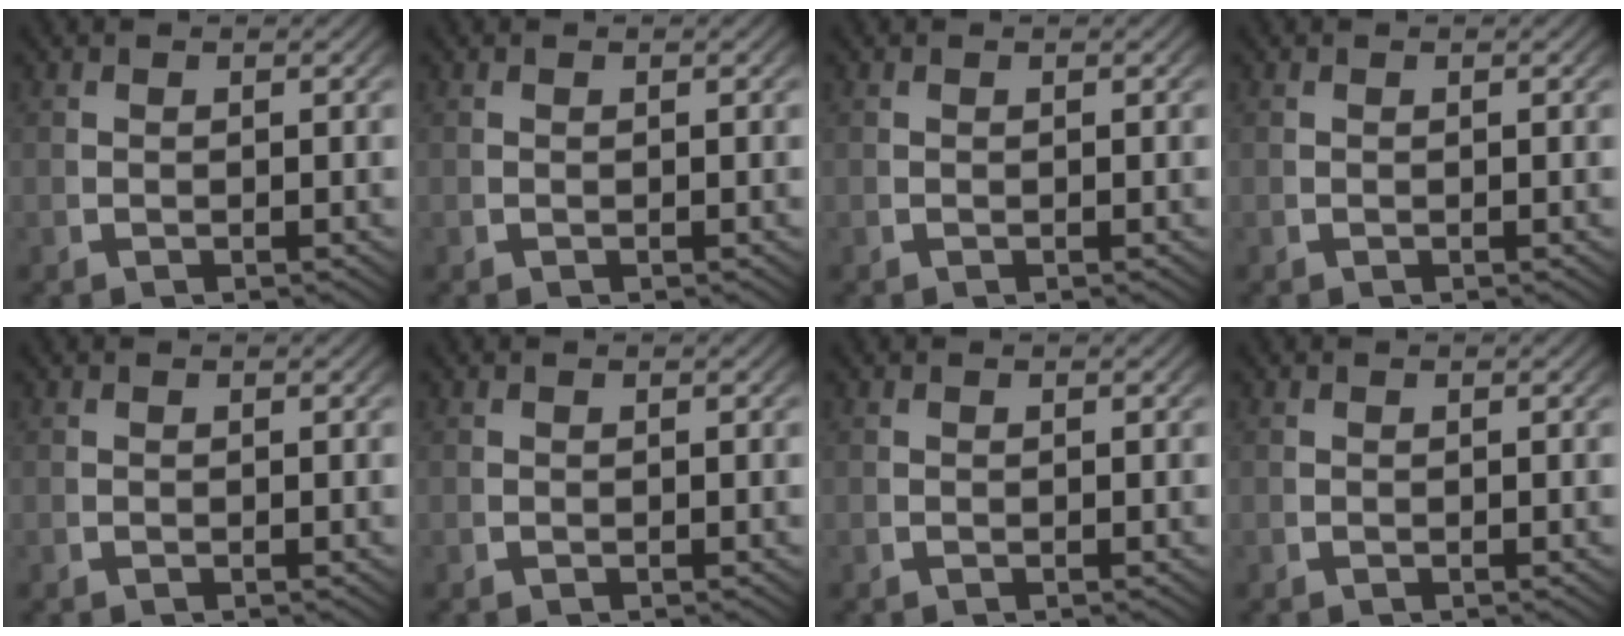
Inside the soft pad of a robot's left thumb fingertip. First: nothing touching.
{"total": 0.0}
{"total": 0.0}
{"total": 0.0}
{"total": 0.0}
{"total": 0.0}
{"total": 0.0}
{"total": 0.0}